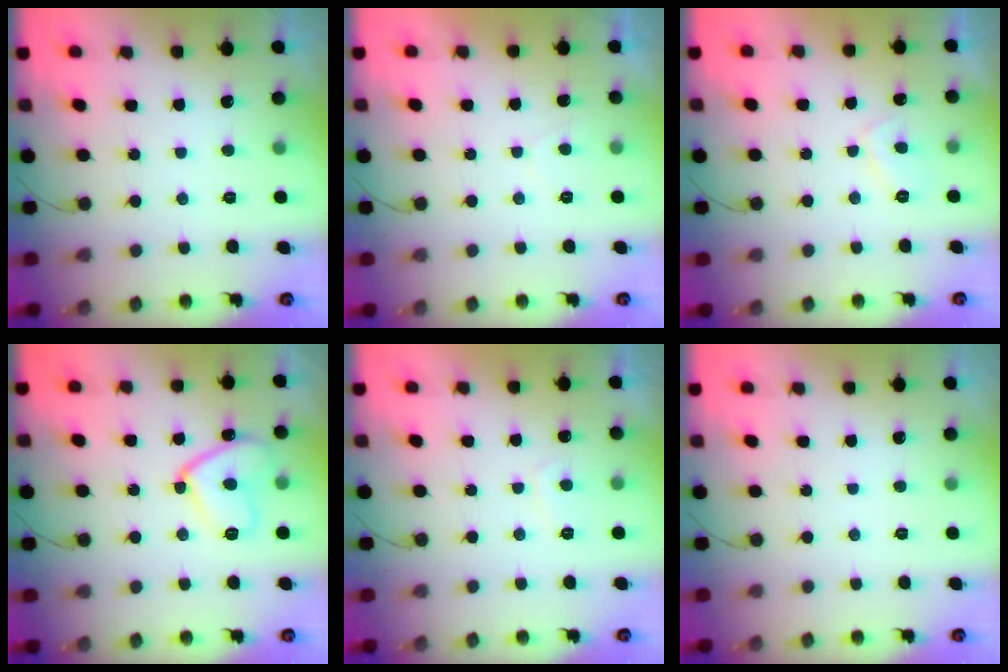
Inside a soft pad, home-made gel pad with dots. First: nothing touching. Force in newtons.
{"total": 1.0, "press": 0.8, "slide": 0.6}
{"total": 2.7, "press": 2.6, "slide": 0.4}
{"total": 12.3, "press": 12.3, "slide": 1.0}
{"total": 1.6, "press": 1.4, "slide": 0.7}
{"total": 0.0}